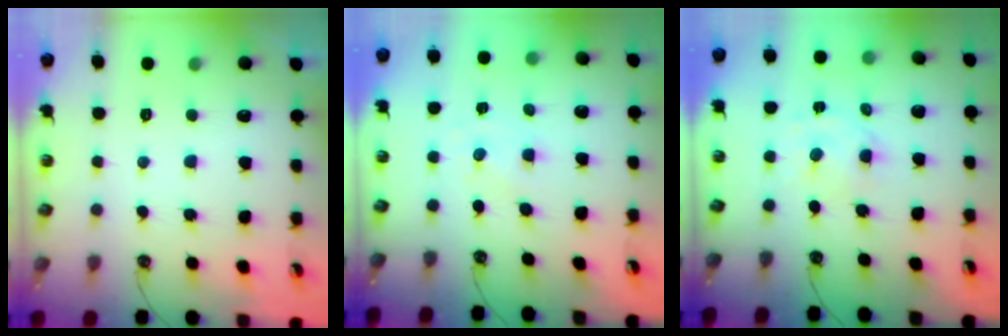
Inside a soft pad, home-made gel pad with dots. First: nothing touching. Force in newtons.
{"total": 0.0}
{"total": 5.5, "press": 5.4, "slide": 0.8}